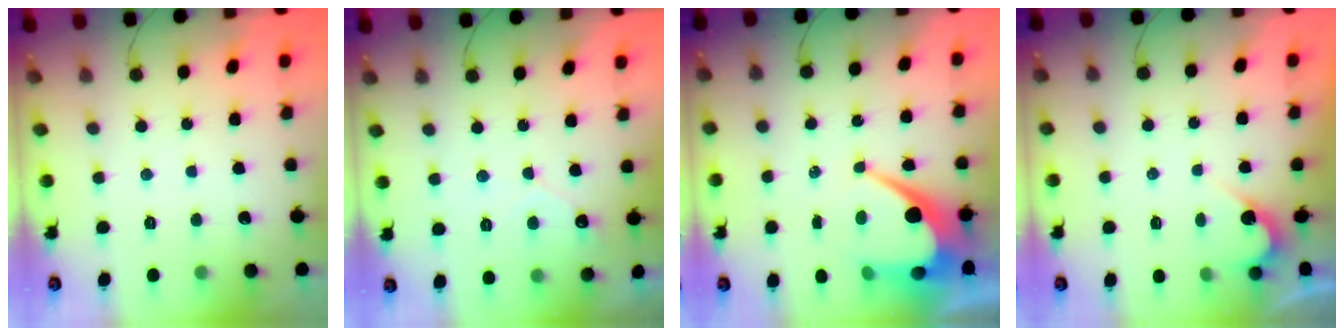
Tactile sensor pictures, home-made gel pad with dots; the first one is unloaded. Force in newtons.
{"total": 2.5, "press": 2.5, "slide": 0.1}
{"total": 10.3, "press": 10.3, "slide": 0.5}
{"total": 2.8, "press": 2.8, "slide": 0.2}